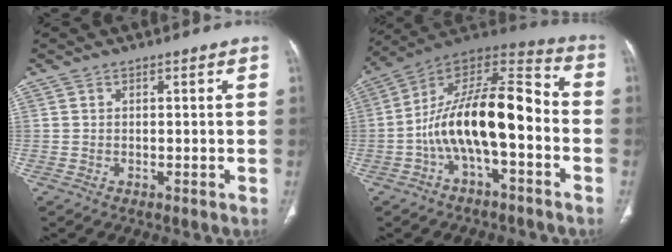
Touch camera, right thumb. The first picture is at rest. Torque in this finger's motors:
{"motor_torque": [0.54, 0.52, 1.41, -1.36, 0.22]}